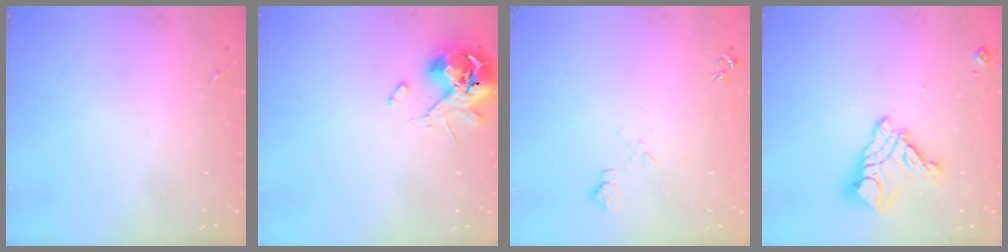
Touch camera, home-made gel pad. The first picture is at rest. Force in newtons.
{"total": 10.7, "press": 10.6, "slide": 1.6}
{"total": 6.7, "press": 6.7, "slide": 0.7}
{"total": 13.1, "press": 13.0, "slide": 1.3}